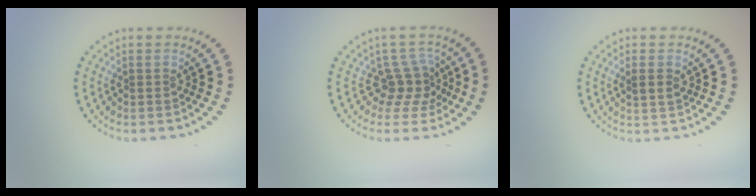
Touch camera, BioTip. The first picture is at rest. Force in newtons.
{"total": 2.9, "press": 2.1, "slide": 2.0}
{"total": 1.5, "press": 1.3, "slide": 0.7}